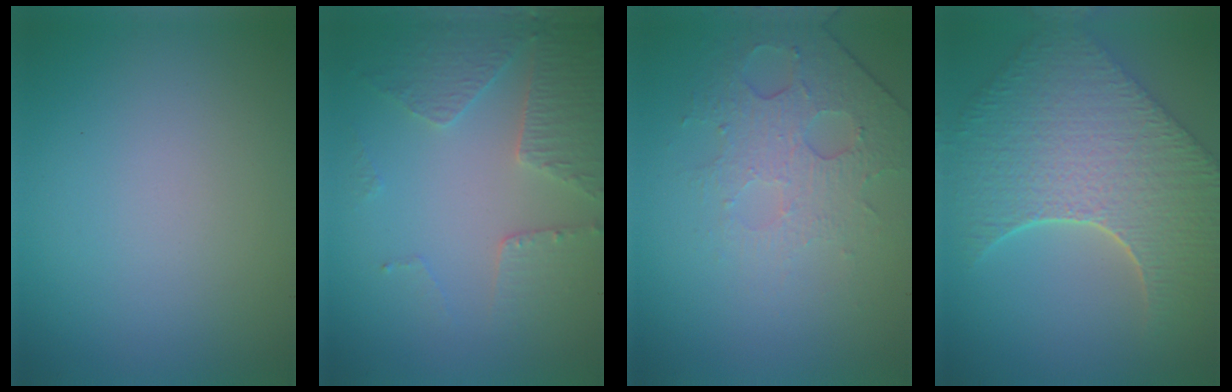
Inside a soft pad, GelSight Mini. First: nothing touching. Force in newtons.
{"total": 4.5, "press": 3.3, "slide": 3.1}
{"total": 4.8, "press": 3.2, "slide": 3.6}
{"total": 9.6, "press": 7.0, "slide": 6.7}